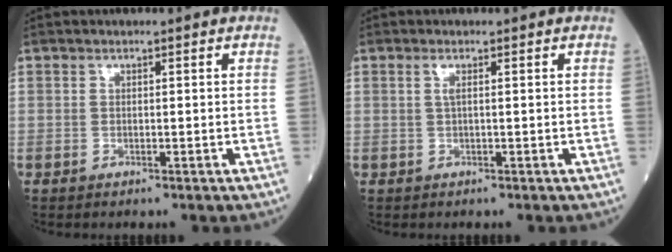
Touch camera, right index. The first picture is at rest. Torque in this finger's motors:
{"motor_torque": [0.11, 0.17, 0.11, 0.04]}